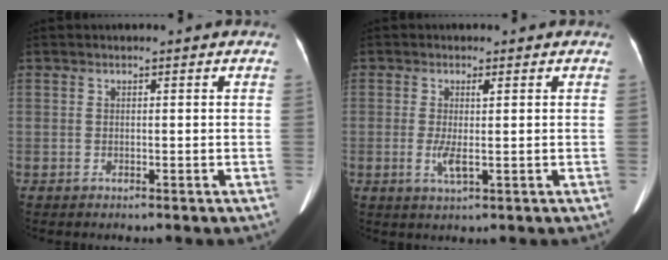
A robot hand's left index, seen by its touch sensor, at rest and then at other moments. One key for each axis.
{"total": 3.5, "fx": -0.4, "fy": 0.6, "fz": 3.4, "tx": -0.072, "ty": -0.006, "tz": -0.005}